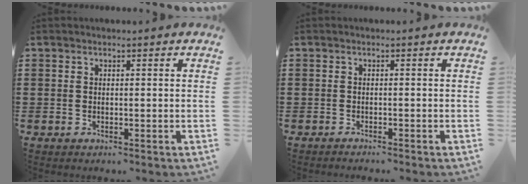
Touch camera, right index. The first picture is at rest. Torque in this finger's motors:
{"motor_torque": [-0.37, 0.38, -0.08, -0.02]}